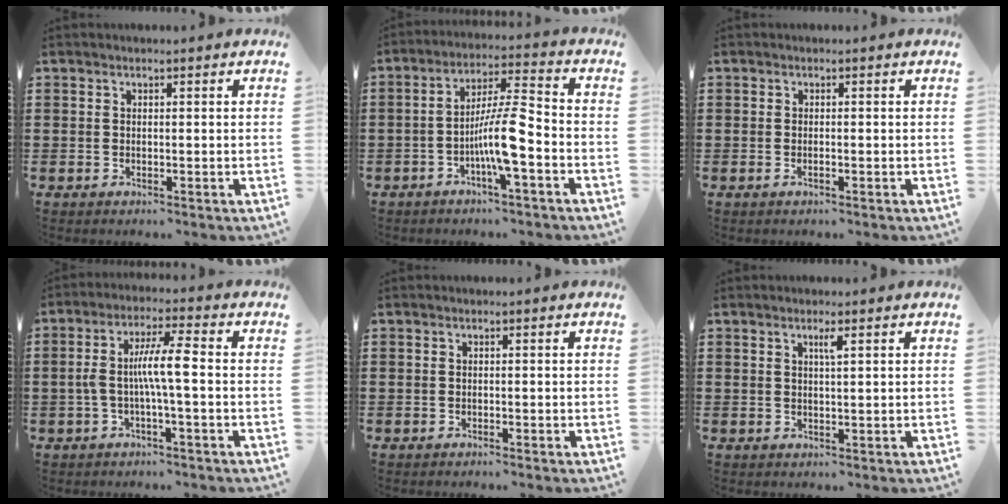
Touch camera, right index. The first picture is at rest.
{"total": 8.9, "force": [-3.2, 1.3, 8.2], "torque": [-0.158, -0.001, -0.063]}
{"total": 0.5, "force": [-0.2, 0.0, 0.5], "torque": [-0.009, -0.003, -0.003]}
{"total": 7.1, "force": [-0.7, 0.9, 7.0], "torque": [-0.141, 0.001, -0.023]}
{"total": 0.5, "force": [-0.5, -0.1, 0.1], "torque": [-0.004, -0.002, -0.011]}
{"total": 1.4, "force": [0.7, 0.0, 1.3], "torque": [-0.025, 0.000, 0.011]}